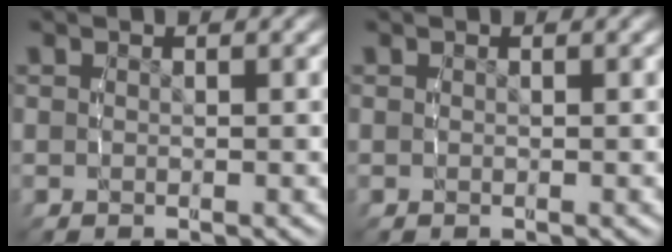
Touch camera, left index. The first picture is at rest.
{"total": 0.0}